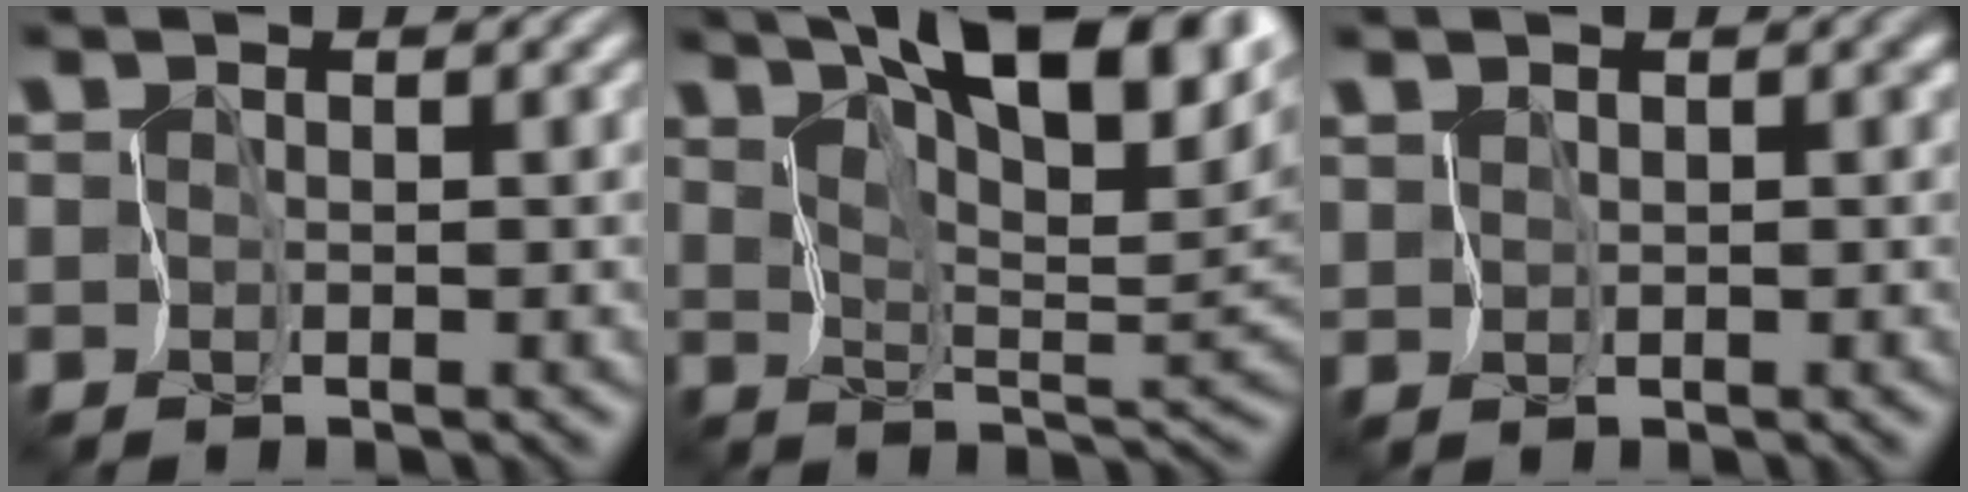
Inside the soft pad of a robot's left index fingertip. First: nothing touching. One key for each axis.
{"total": 13.8, "fx": 8.9, "fy": 4.2, "fz": 9.7, "tx": -0.144, "ty": 0.015, "tz": 0.124}
{"total": 1.1, "fx": 0.6, "fy": 0.7, "fz": 0.5, "tx": -0.011, "ty": -0.002, "tz": 0.013}